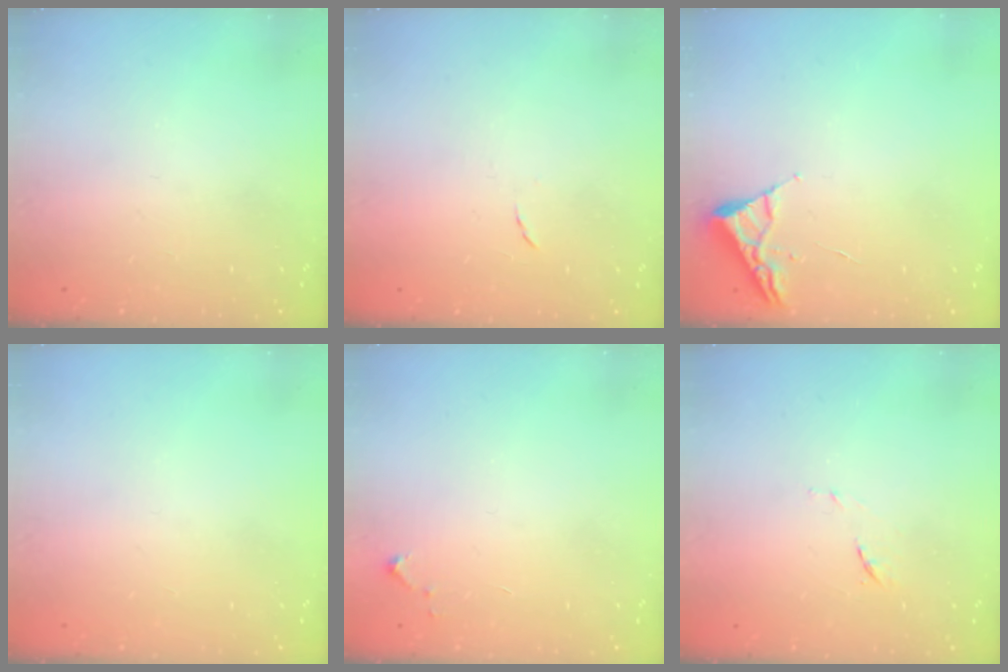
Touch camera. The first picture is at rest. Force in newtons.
{"total": 4.2, "press": 4.2, "slide": 0.5}
{"total": 2.6, "press": 2.6, "slide": 0.3}
{"total": 0.0}
{"total": 3.5, "press": 3.5, "slide": 0.3}
{"total": 7.8, "press": 7.7, "slide": 0.6}